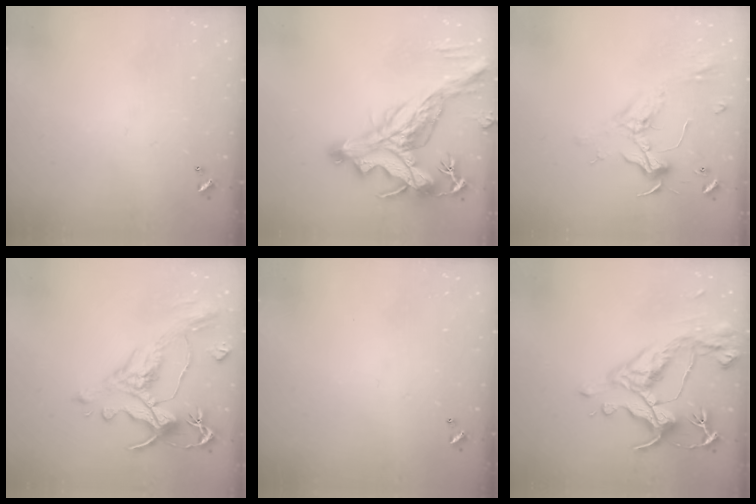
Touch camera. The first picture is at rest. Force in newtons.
{"total": 9.1, "press": 8.9, "slide": 2.0}
{"total": 2.3, "press": 2.1, "slide": 0.9}
{"total": 1.6, "press": 0.8, "slide": 1.4}
{"total": 0.0}
{"total": 9.1, "press": 9.0, "slide": 1.6}